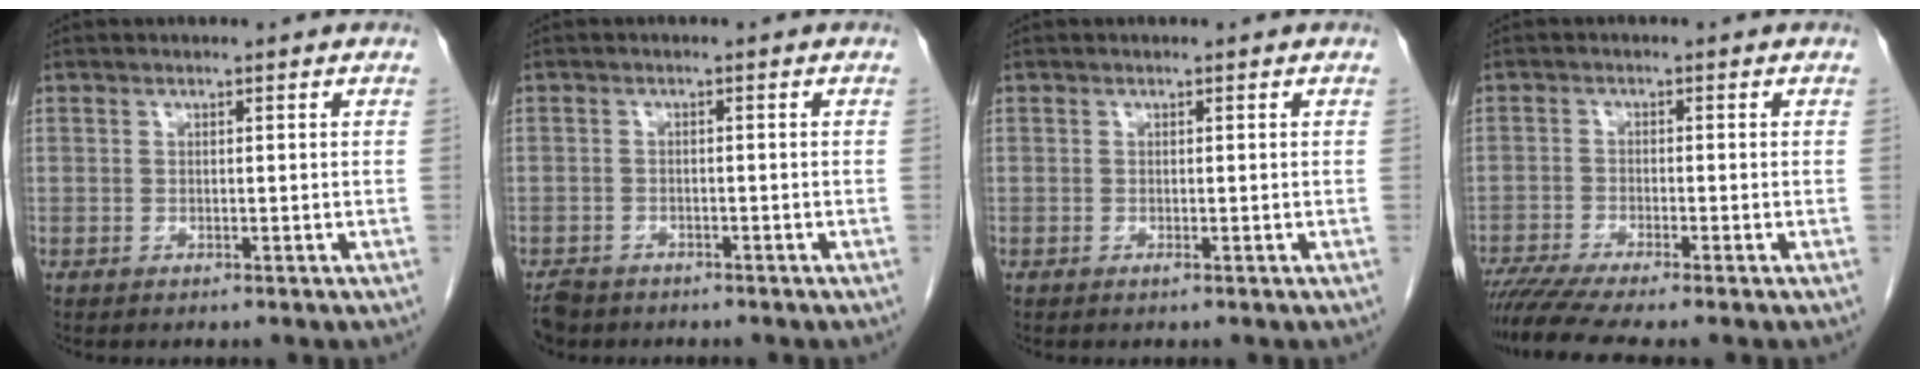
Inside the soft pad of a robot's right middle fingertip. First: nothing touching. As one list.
[{"total": 3.9, "force": [-3.3, 2.0, 0.7], "torque": [-0.017, -0.004, -0.056]}, {"total": 0.0}, {"total": 7.0, "force": [-5.8, -0.6, 3.8], "torque": [-0.063, -0.016, -0.100]}]